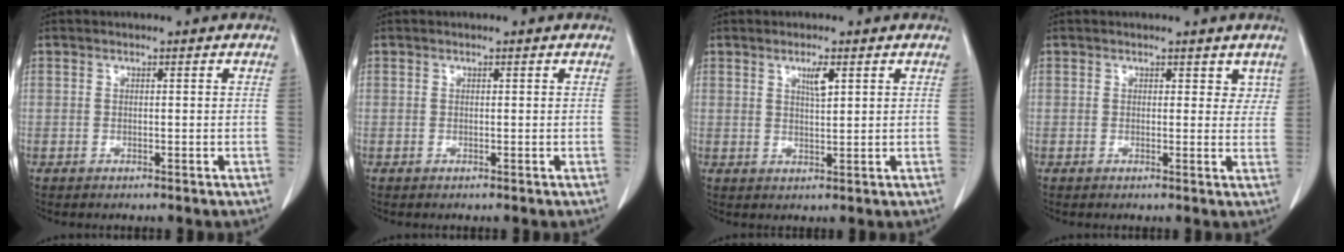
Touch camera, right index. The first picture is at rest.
{"total": 0.0}
{"total": 2.7, "force": [1.4, 0.4, 2.3], "torque": [-0.041, -0.003, 0.026]}
{"total": 2.6, "force": [1.6, 1.7, 1.1], "torque": [0.005, -0.003, 0.017]}